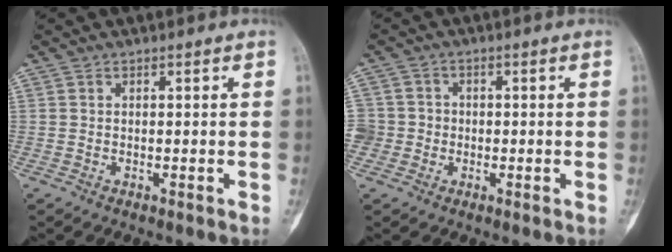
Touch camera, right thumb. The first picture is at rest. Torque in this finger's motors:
{"motor_torque": [0.22, 0.40, 0.28, -0.32, -0.01]}